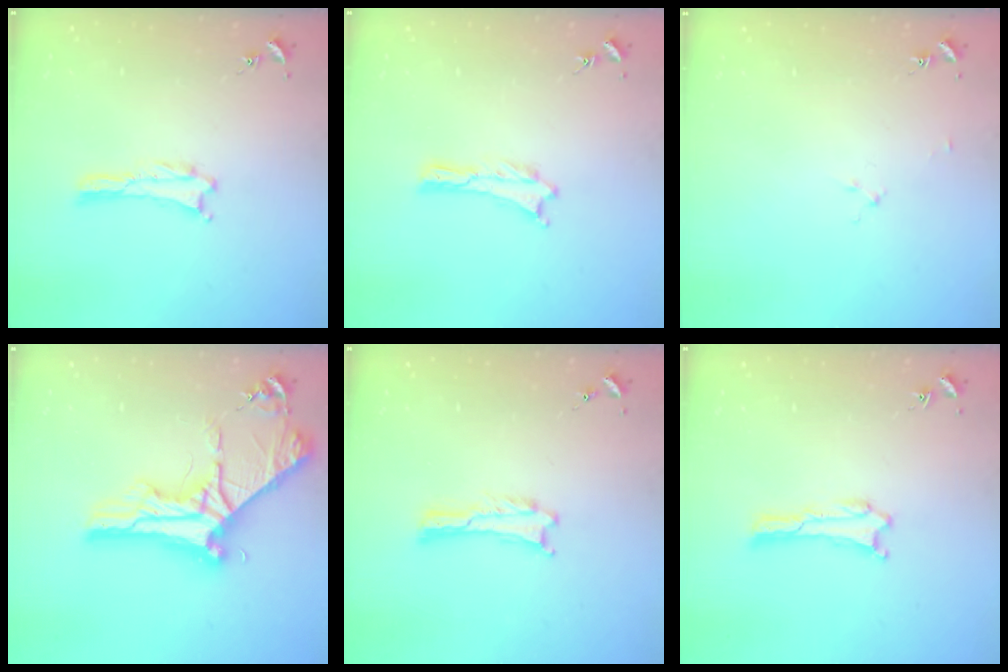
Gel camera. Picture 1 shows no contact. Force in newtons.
{"total": 0.0}
{"total": 1.6, "press": 1.6, "slide": 0.2}
{"total": 10.4, "press": 10.3, "slide": 1.3}
{"total": 0.0}
{"total": 0.0}